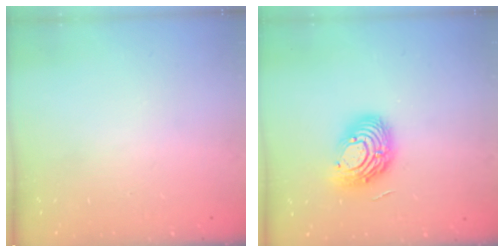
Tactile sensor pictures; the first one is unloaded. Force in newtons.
{"total": 13.0, "press": 12.9, "slide": 1.0}